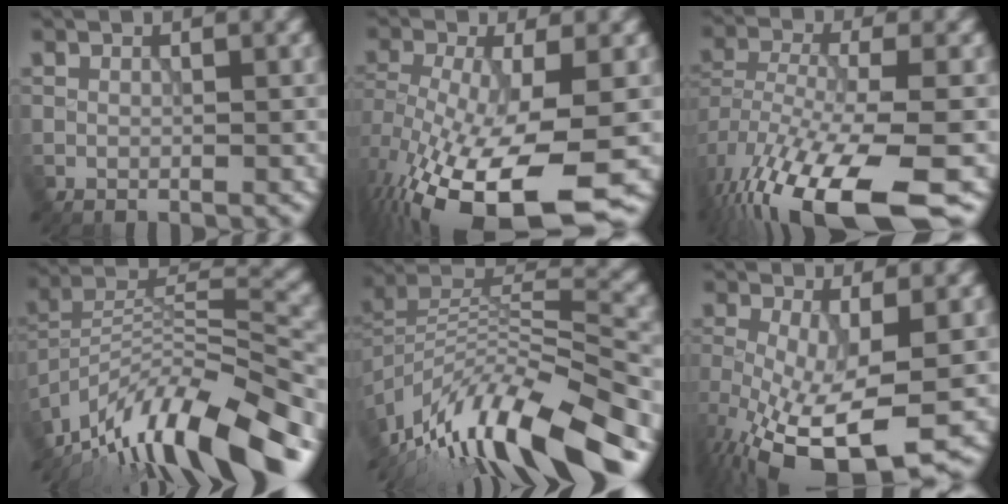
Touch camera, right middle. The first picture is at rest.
{"total": 13.9, "force": [-6.3, 5.3, 11.2], "torque": [-0.224, -0.036, -0.096]}
{"total": 13.8, "force": [-8.2, 4.7, 10.1], "torque": [-0.217, -0.035, -0.127]}
{"total": 14.7, "force": [-10.9, 3.8, 9.1], "torque": [-0.170, 0.026, -0.189]}
{"total": 14.6, "force": [-9.7, 4.1, 10.1], "torque": [-0.200, 0.019, -0.166]}
{"total": 11.1, "force": [-3.7, 4.0, 9.7], "torque": [-0.187, -0.033, -0.057]}